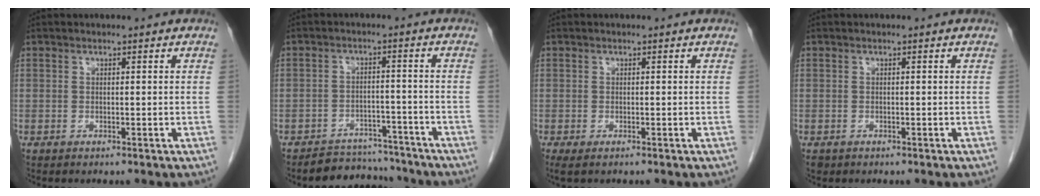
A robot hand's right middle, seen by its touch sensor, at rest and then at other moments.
{"total": 6.6, "force": [-6.2, 2.4, -0.4], "torque": [0.015, 0.016, -0.091]}
{"total": 1.5, "force": [-1.0, 0.3, 1.0], "torque": [-0.013, -0.005, -0.015]}
{"total": 0.6, "force": [-0.4, 0.5, 0.1], "torque": [-0.011, 0.001, -0.004]}